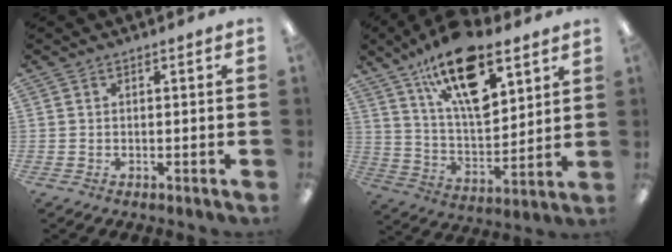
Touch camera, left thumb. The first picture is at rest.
{"total": 20.2, "force": [12.3, 8.5, 13.6], "torque": [-0.238, -0.060, 0.209]}